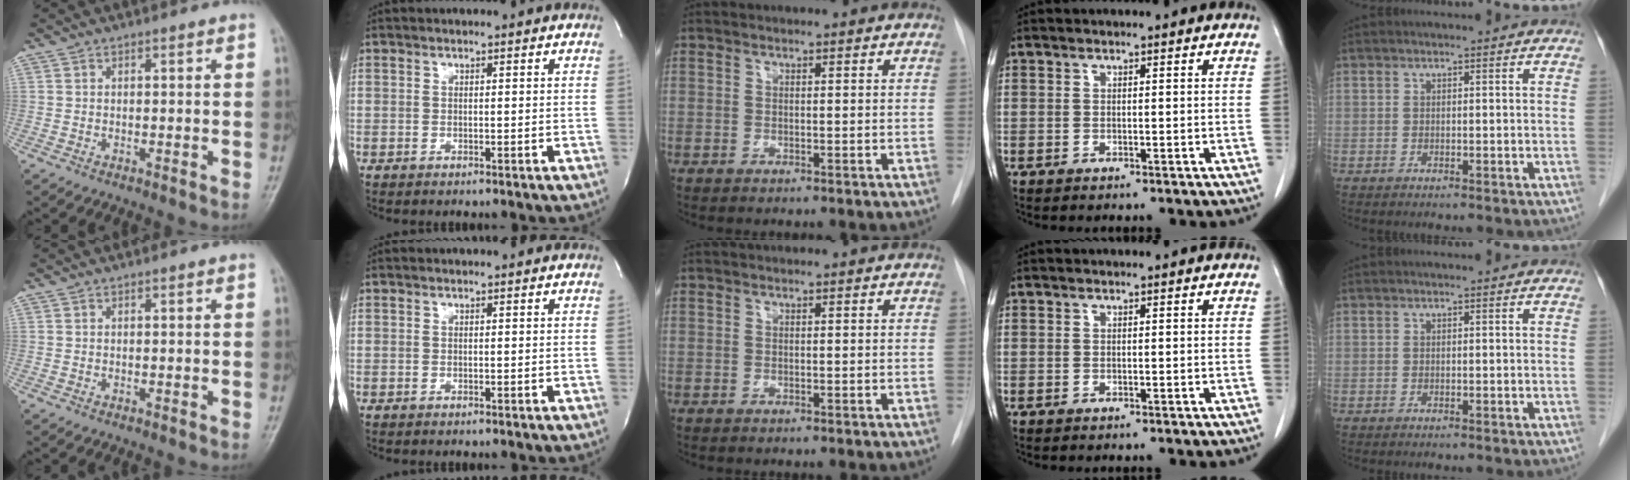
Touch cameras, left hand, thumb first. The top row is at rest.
{}